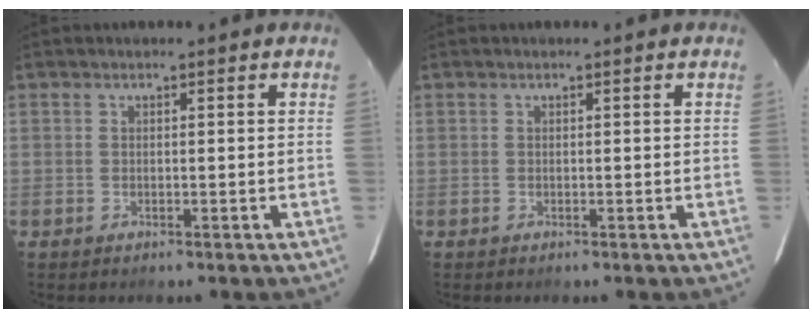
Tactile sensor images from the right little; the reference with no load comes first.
{"total": 0.0}